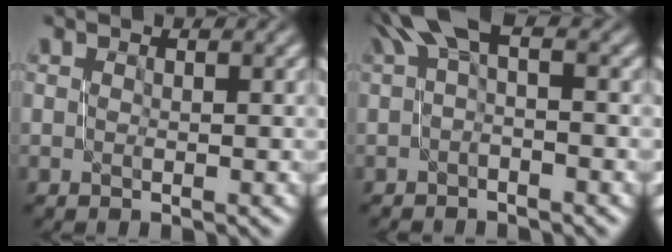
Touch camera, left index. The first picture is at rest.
{"total": 3.2, "force": [1.0, 0.7, 3.0], "torque": [-0.058, 0.009, 0.014]}